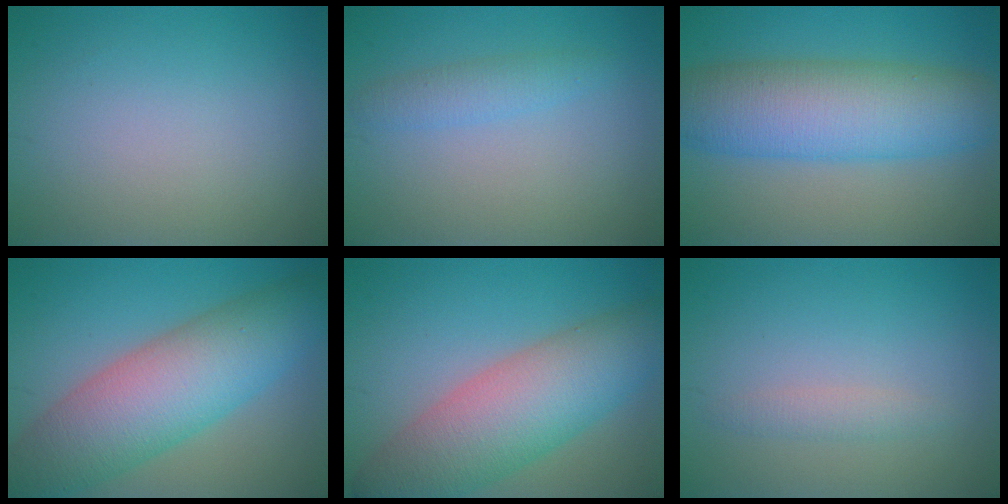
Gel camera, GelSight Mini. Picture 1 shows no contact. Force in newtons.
{"total": 2.0, "press": 2.0, "slide": 0.2}
{"total": 9.6, "press": 9.6, "slide": 0.4}
{"total": 10.2, "press": 10.2, "slide": 0.3}
{"total": 9.2, "press": 9.2, "slide": 0.3}
{"total": 1.2, "press": 1.2, "slide": 0.1}